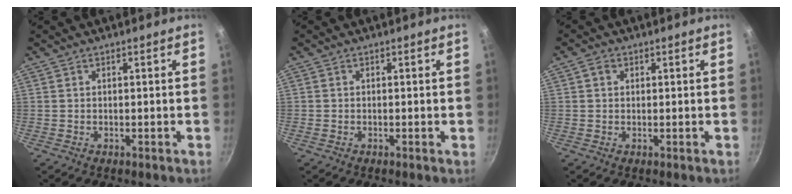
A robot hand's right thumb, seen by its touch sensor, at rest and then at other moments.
{"total": 0.0}
{"total": 1.7, "force": [0.6, 1.5, 0.6], "torque": [-0.006, 0.001, 0.007]}